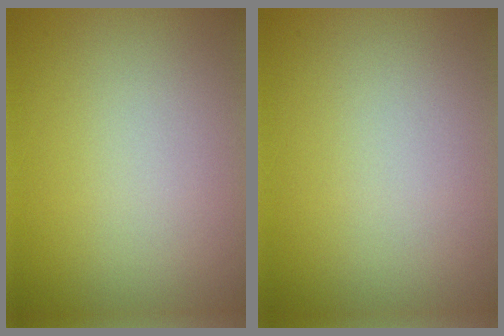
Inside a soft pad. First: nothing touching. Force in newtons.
{"total": 0.0}